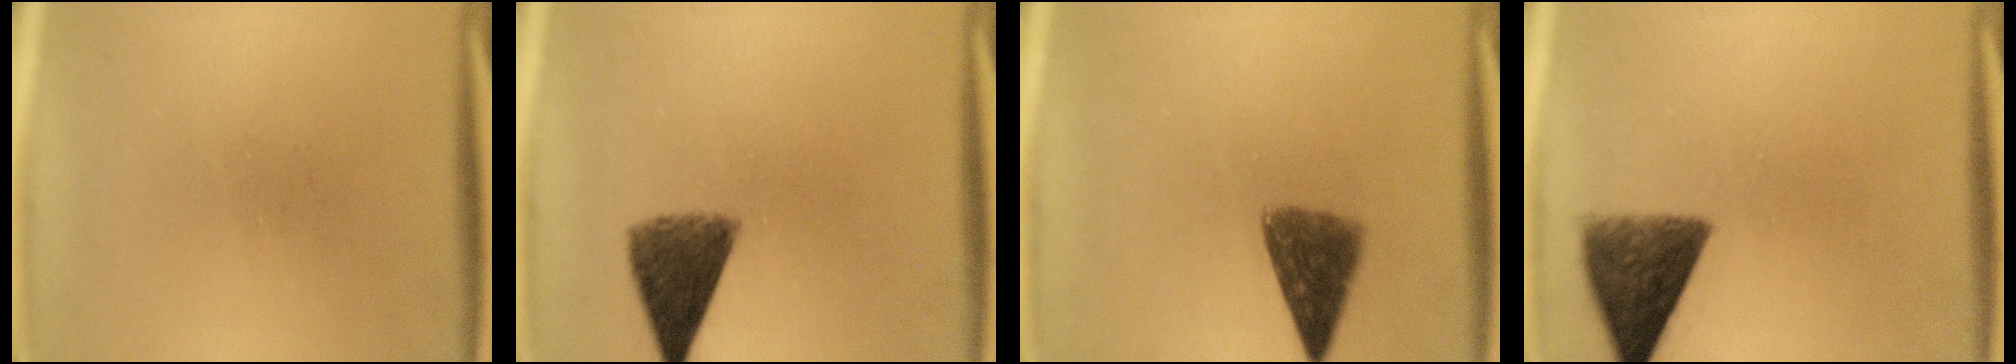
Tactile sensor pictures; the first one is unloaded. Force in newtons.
{"total": 7.8}
{"total": 6.7}
{"total": 8.7}